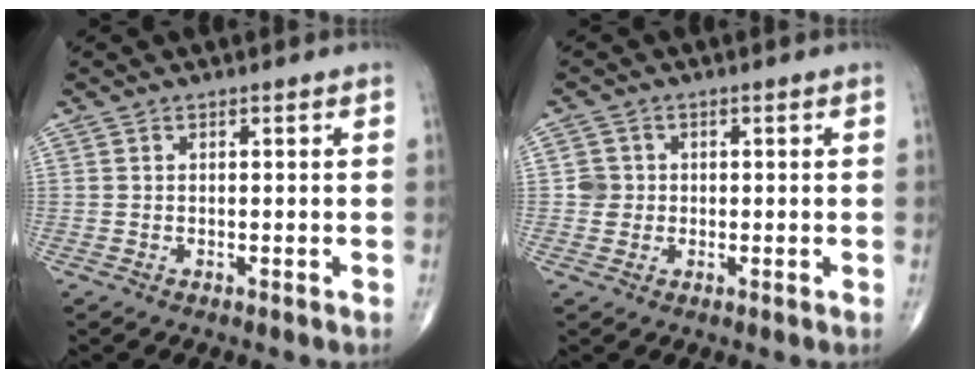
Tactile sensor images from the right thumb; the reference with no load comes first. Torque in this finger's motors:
{"motor_torque": [-0.05, 0.16, 0.24, 0.12, -0.02]}